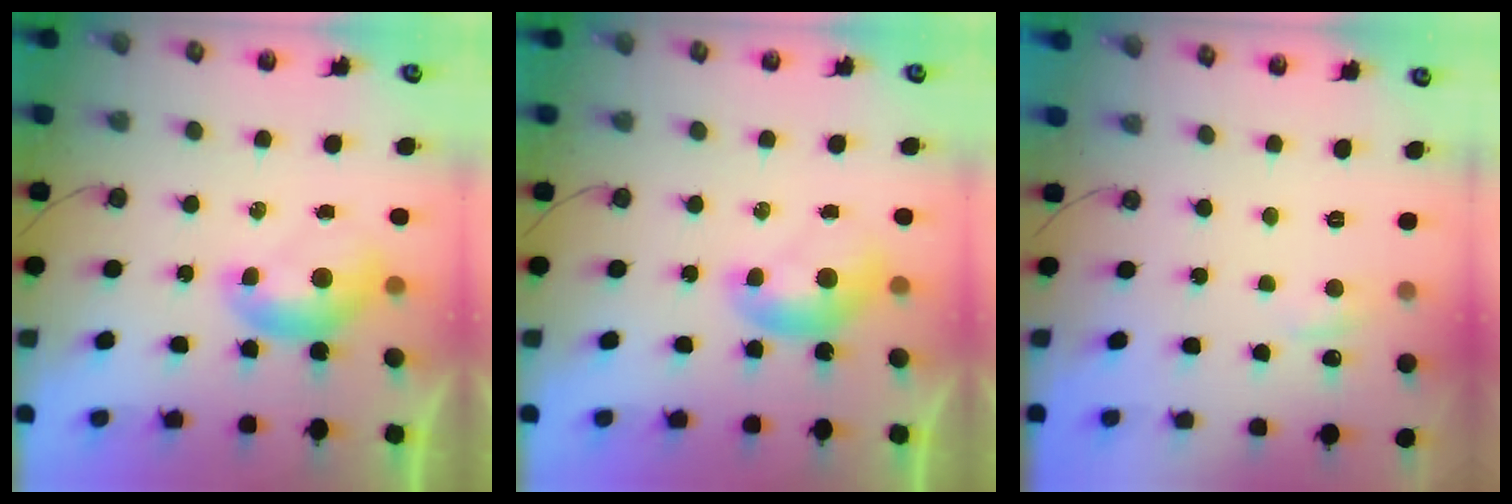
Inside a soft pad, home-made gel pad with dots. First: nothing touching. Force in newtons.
{"total": 0.0}
{"total": 0.9, "press": 0.7, "slide": 0.5}